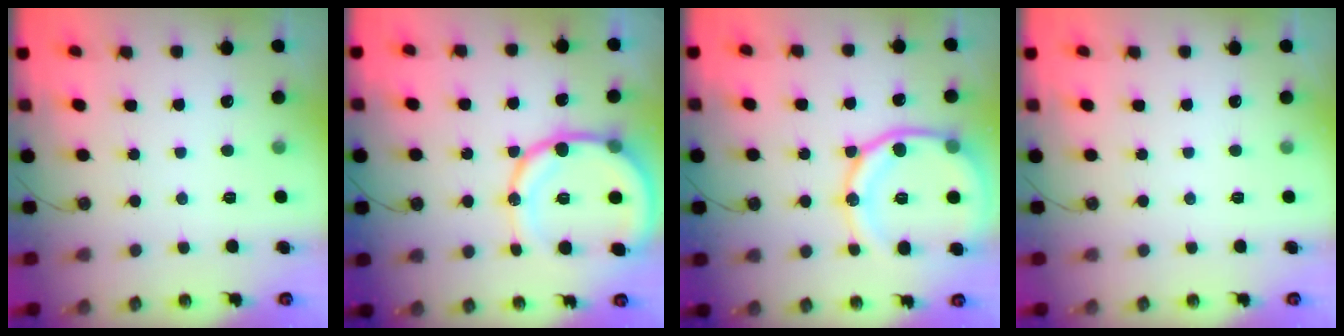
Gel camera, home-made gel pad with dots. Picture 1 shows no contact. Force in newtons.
{"total": 16.6, "press": 16.3, "slide": 3.0}
{"total": 17.7, "press": 17.6, "slide": 1.9}
{"total": 0.0}